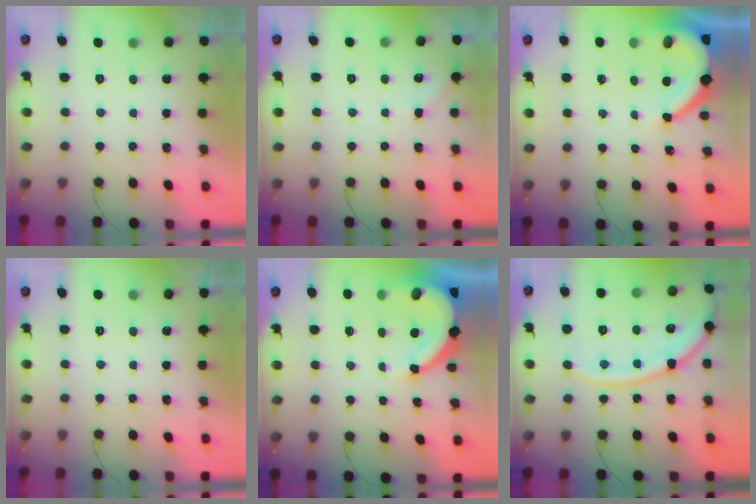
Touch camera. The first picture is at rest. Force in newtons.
{"total": 1.7, "press": 1.6, "slide": 0.3}
{"total": 7.2, "press": 7.2, "slide": 0.7}
{"total": 0.0}
{"total": 8.0, "press": 7.9, "slide": 1.1}
{"total": 16.2, "press": 16.2, "slide": 1.5}